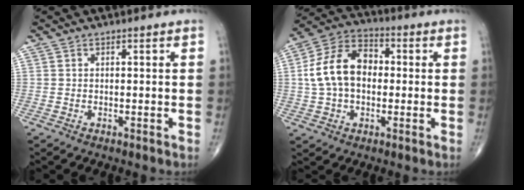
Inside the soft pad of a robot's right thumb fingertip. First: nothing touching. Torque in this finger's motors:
{"motor_torque": [1.92, 2.03, 1.25, -0.12, 0.15]}